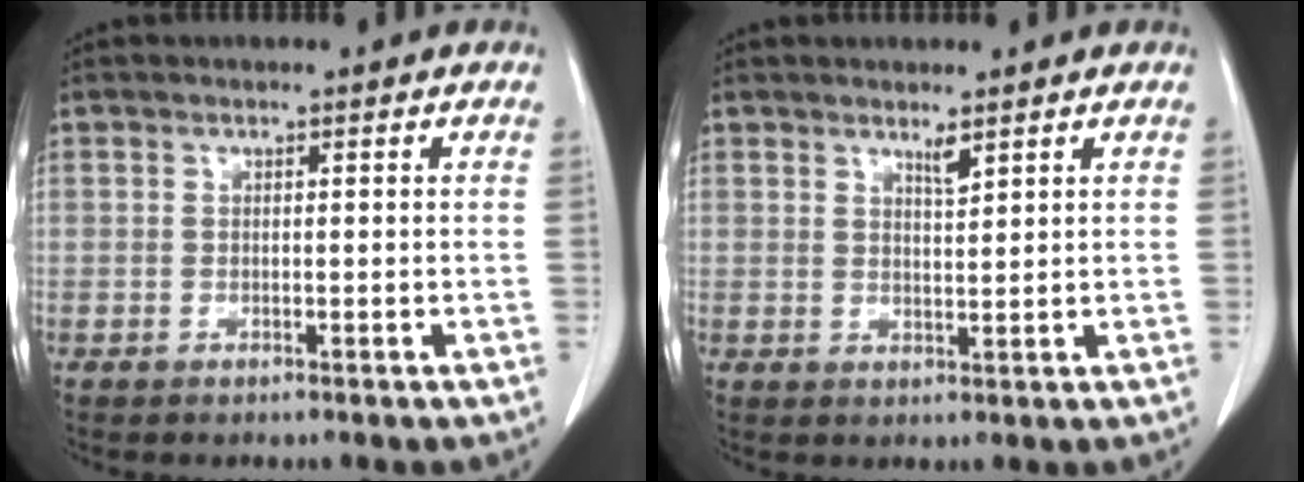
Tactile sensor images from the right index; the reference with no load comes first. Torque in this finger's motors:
{"motor_torque": [0.04, 0.09, -0.02, 0.00]}